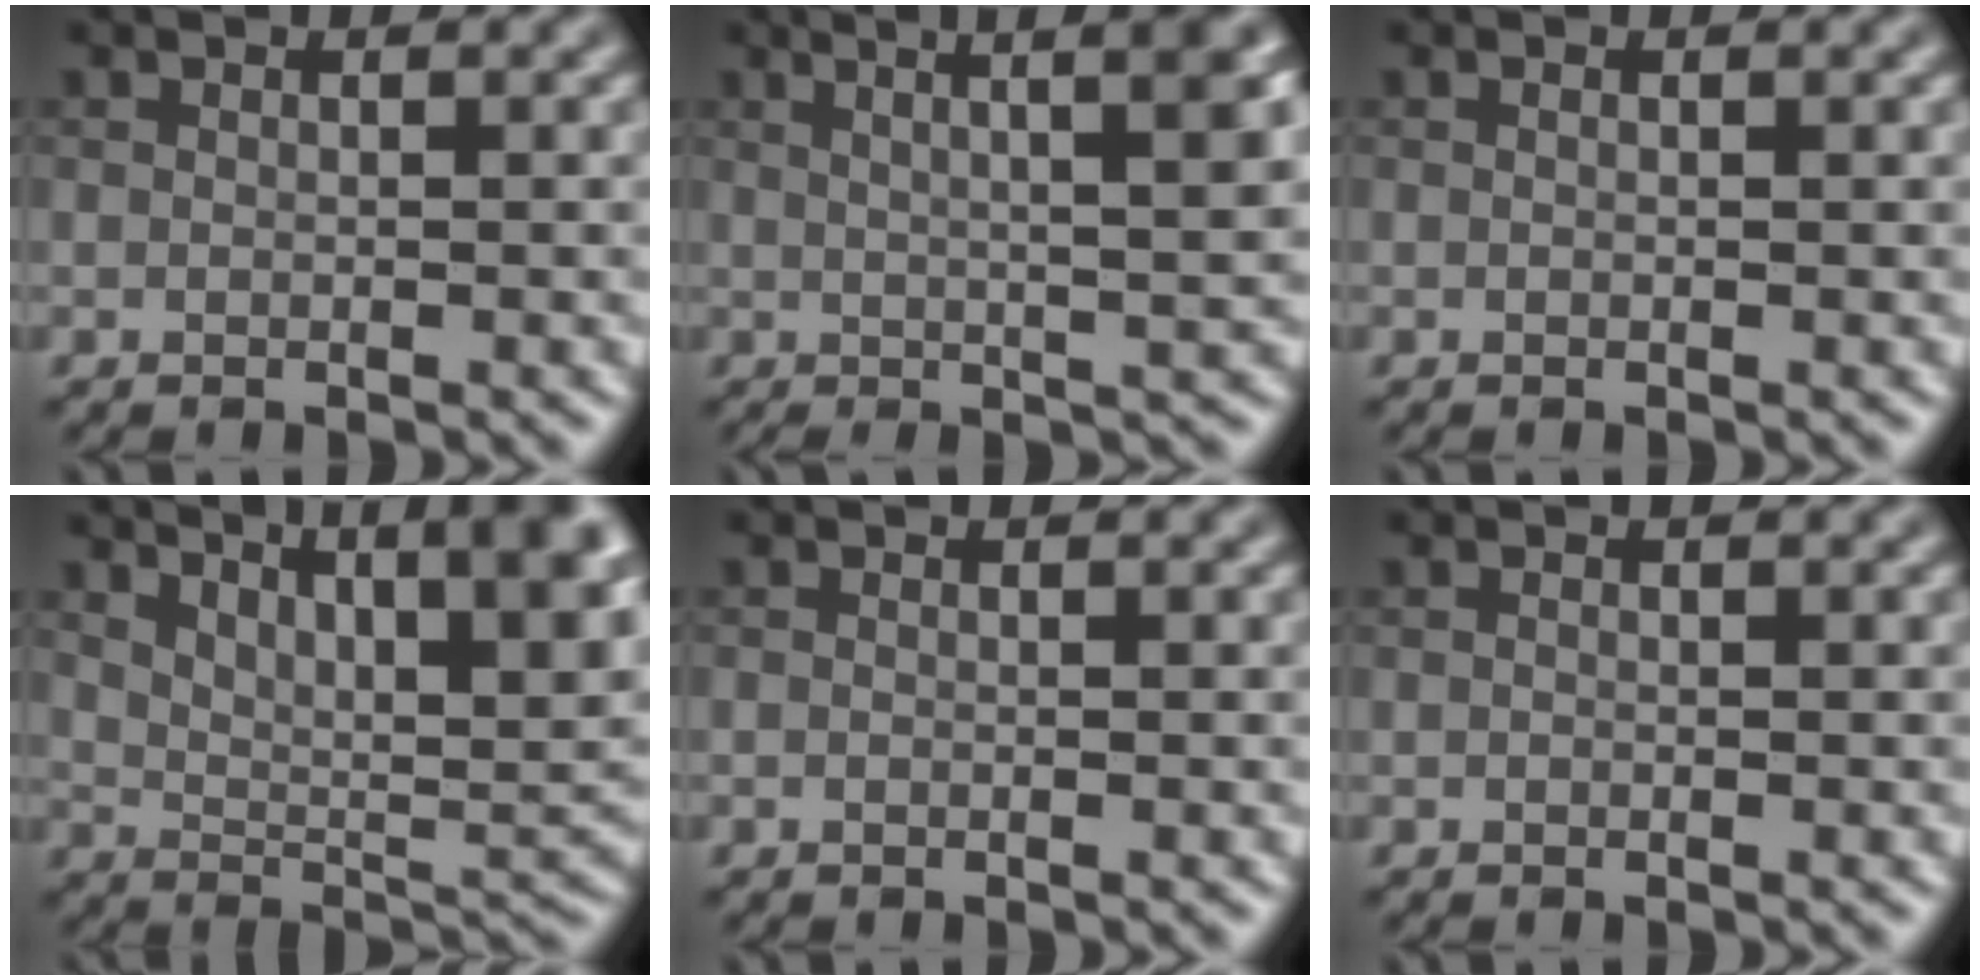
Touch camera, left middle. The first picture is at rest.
{"total": 8.6, "force": [2.7, 2.6, 7.8], "torque": [-0.059, 0.044, 0.012]}
{"total": 0.0}
{"total": 11.1, "force": [6.2, 3.8, 8.4], "torque": [-0.090, 0.015, 0.096]}
{"total": 0.6, "force": [-0.5, 0.1, 0.2], "torque": [-0.007, -0.007, -0.009]}
{"total": 0.7, "force": [-0.7, -0.1, -0.2], "torque": [-0.001, 0.000, -0.006]}